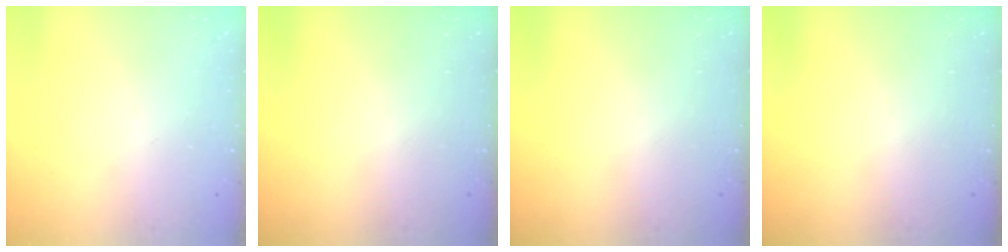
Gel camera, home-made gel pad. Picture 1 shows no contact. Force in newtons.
{"total": 0.0}
{"total": 0.0}
{"total": 0.0}